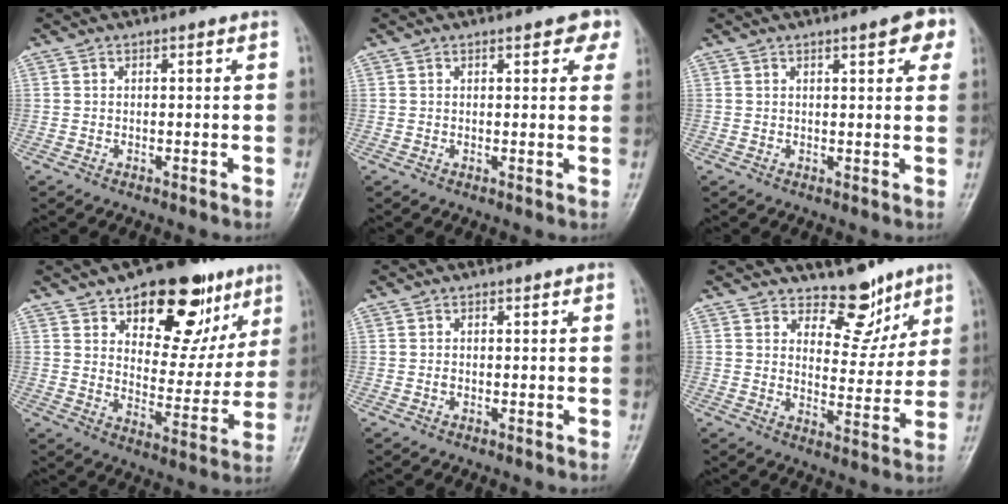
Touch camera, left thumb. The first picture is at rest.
{"total": 4.3, "force": [2.5, 1.8, 3.0], "torque": [-0.009, -0.004, 0.021]}
{"total": 5.3, "force": [2.7, 1.5, 4.2], "torque": [-0.035, -0.004, 0.026]}
{"total": 20.1, "force": [10.9, 10.5, 13.2], "torque": [-0.123, -0.041, 0.161]}
{"total": 0.6, "force": [-0.1, 0.4, 0.4], "torque": [-0.006, 0.000, -0.002]}
{"total": 8.4, "force": [6.4, 4.6, 3.0], "torque": [-0.004, -0.047, 0.102]}